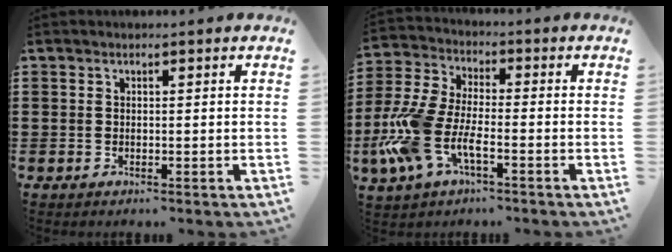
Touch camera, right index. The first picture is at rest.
{"total": 9.5, "force": [-4.1, 3.9, 7.6], "torque": [-0.203, -0.016, -0.084]}